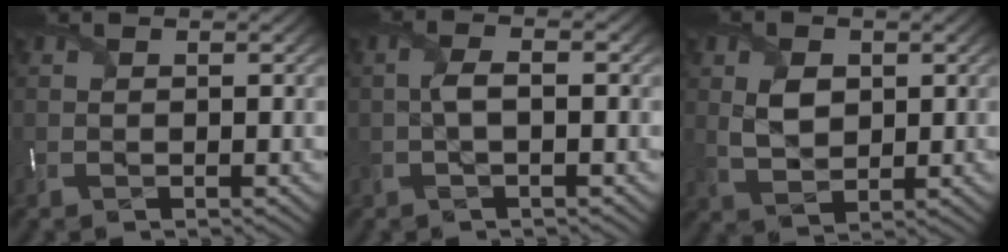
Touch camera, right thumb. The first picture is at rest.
{"total": 2.6, "force": [-0.3, 0.8, 2.4], "torque": [-0.057, 0.002, -0.007]}
{"total": 4.4, "force": [0.9, 3.1, 3.0], "torque": [-0.066, -0.006, 0.019]}